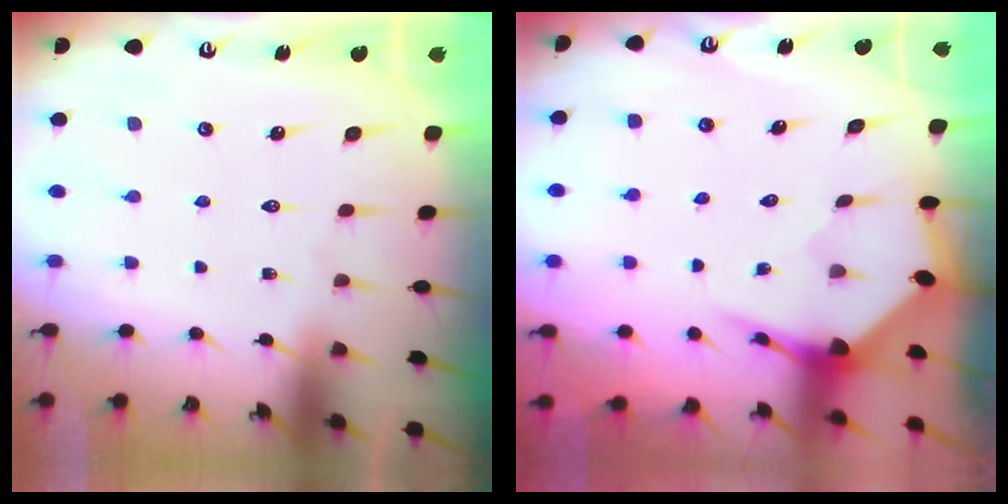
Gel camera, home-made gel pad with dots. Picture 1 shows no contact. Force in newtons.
{"total": 3.6, "press": 3.6, "slide": 0.4}